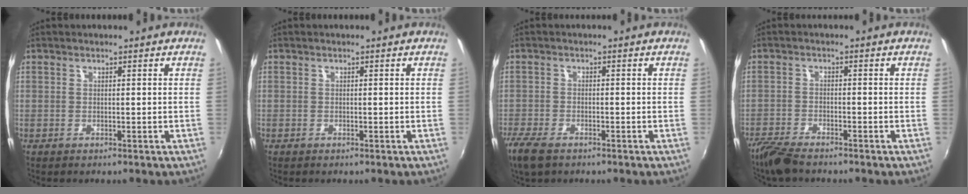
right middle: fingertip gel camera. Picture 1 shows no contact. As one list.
[{"total": 0.0}, {"total": 6.3, "force": [-4.5, 2.4, 3.7], "torque": [-0.100, -0.020, -0.089]}, {"total": 6.2, "force": [-5.4, 1.2, 2.8], "torque": [-0.078, -0.022, -0.104]}]